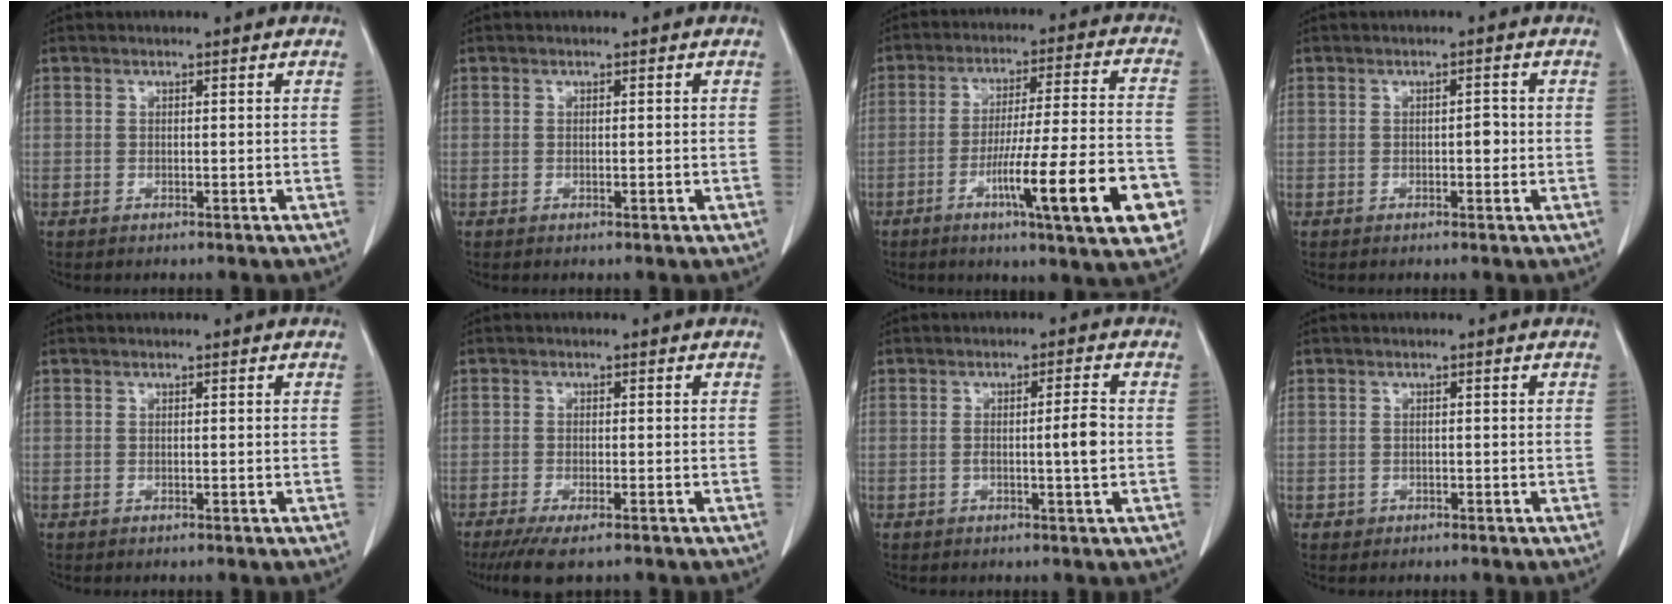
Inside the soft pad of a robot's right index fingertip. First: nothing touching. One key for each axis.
{"total": 0.6, "fx": -0.2, "fy": 0.1, "fz": 0.6, "tx": -0.010, "ty": -0.001, "tz": 0.000}
{"total": 18.2, "fx": -7.4, "fy": 1.0, "fz": 16.6, "tx": -0.217, "ty": -0.003, "tz": -0.107}
{"total": 1.6, "fx": -0.2, "fy": 0.8, "fz": 1.4, "tx": -0.016, "ty": 0.004, "tz": -0.004}
{"total": 0.0}
{"total": 5.8, "fx": -4.3, "fy": 1.0, "fz": 3.8, "tx": -0.062, "ty": -0.015, "tz": -0.068}
{"total": 3.7, "fx": -0.5, "fy": -0.1, "fz": 3.7, "tx": -0.061, "ty": 0.001, "tz": -0.008}
{"total": 1.0, "fx": -0.4, "fy": 0.9, "fz": 0.0, "tx": -0.002, "ty": 0.005, "tz": -0.008}